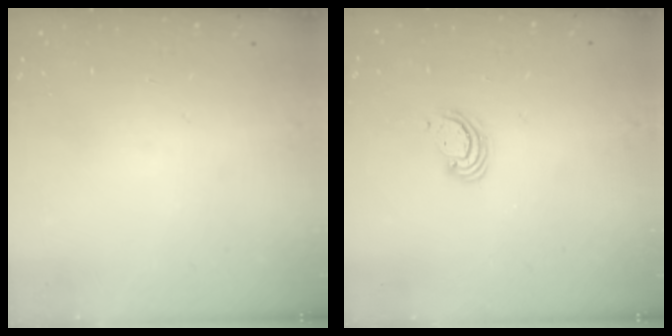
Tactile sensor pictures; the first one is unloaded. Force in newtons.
{"total": 2.5, "press": 2.5, "slide": 0.2}